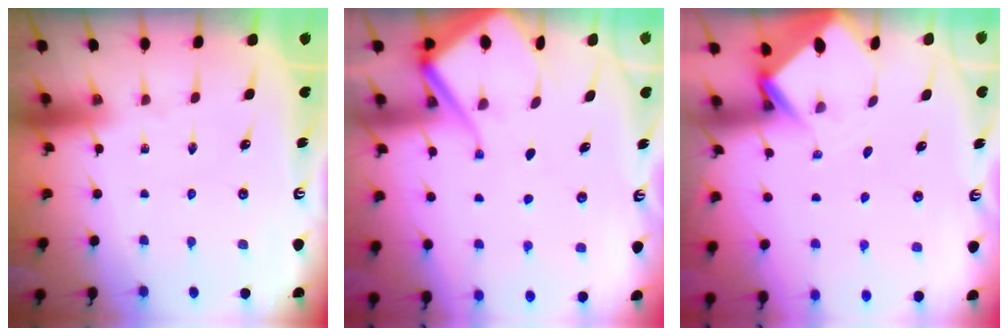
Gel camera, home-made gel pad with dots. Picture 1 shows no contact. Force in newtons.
{"total": 9.2, "press": 9.2, "slide": 0.9}
{"total": 3.8, "press": 3.8, "slide": 0.3}